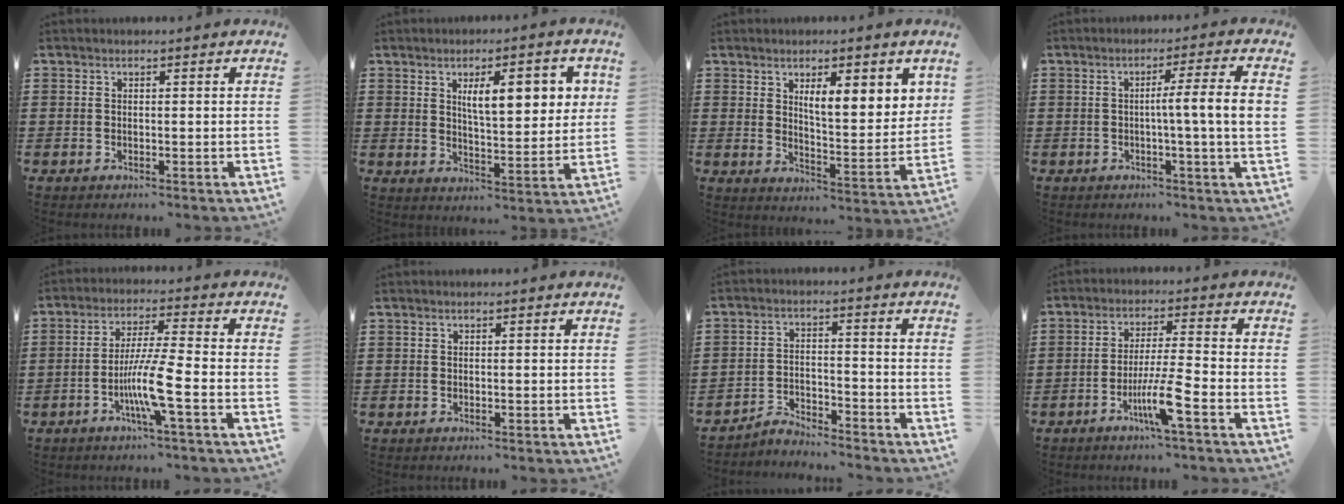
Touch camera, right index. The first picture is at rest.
{"total": 8.1, "force": [2.9, 2.8, 7.1], "torque": [-0.117, 0.001, 0.042]}
{"total": 5.7, "force": [3.2, 1.6, 4.4], "torque": [-0.069, -0.016, 0.049]}
{"total": 6.8, "force": [0.0, -0.4, 6.8], "torque": [-0.113, -0.008, -0.009]}
{"total": 8.0, "force": [-3.0, 0.0, 7.4], "torque": [-0.143, -0.011, -0.059]}
{"total": 0.0}
{"total": 3.5, "force": [-3.5, 0.3, 0.0], "torque": [-0.009, 0.005, -0.074]}
{"total": 7.1, "force": [-3.6, 0.1, 6.2], "torque": [-0.121, -0.010, -0.068]}